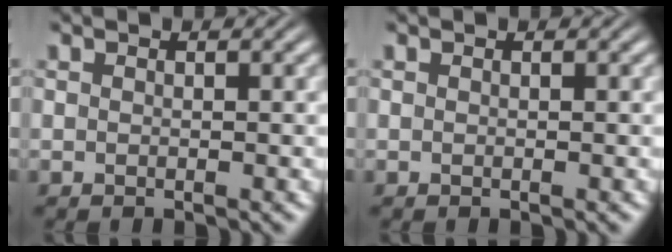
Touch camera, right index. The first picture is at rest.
{"total": 0.0}